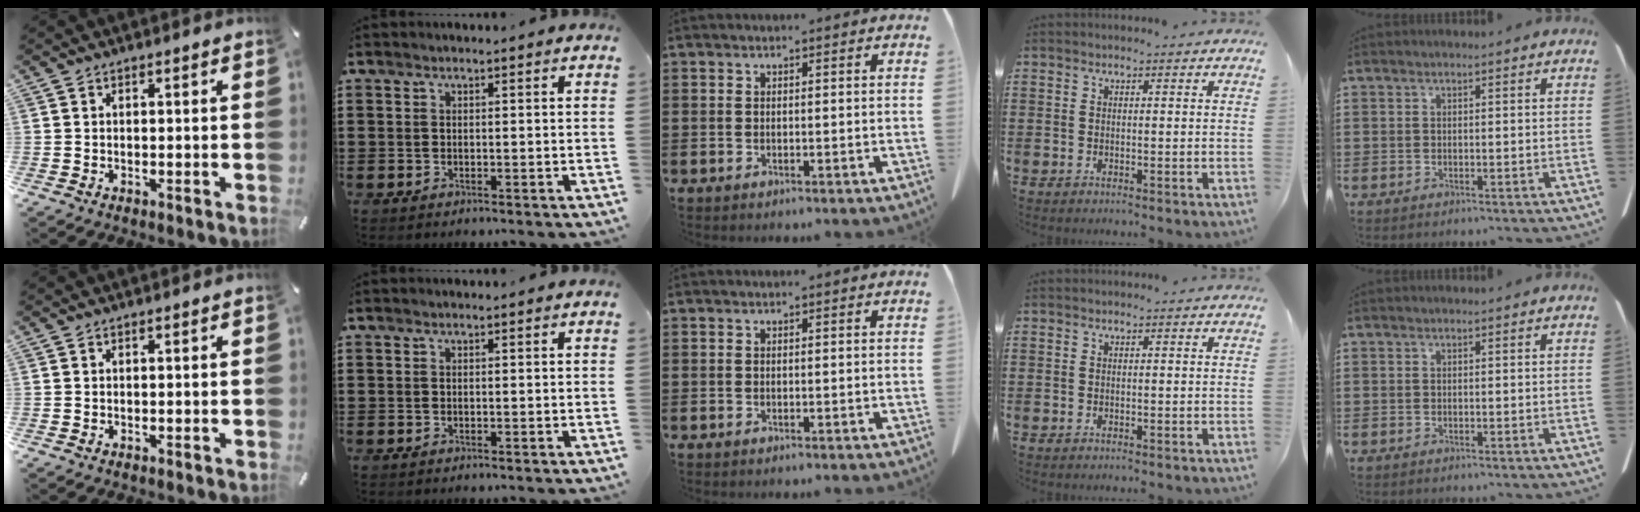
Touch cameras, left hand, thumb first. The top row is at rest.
{}